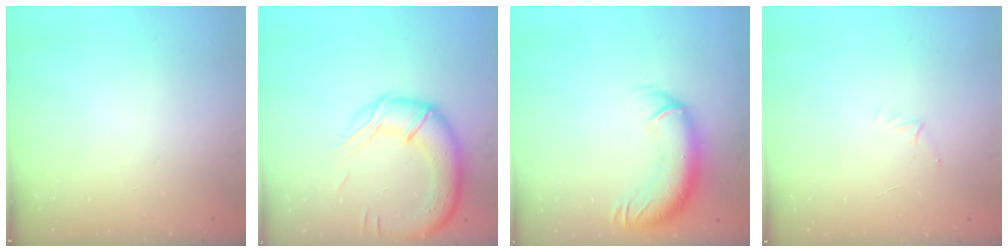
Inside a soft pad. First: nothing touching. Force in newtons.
{"total": 16.5, "press": 16.2, "slide": 2.9}
{"total": 13.0, "press": 12.6, "slide": 3.4}
{"total": 4.7, "press": 4.5, "slide": 1.3}